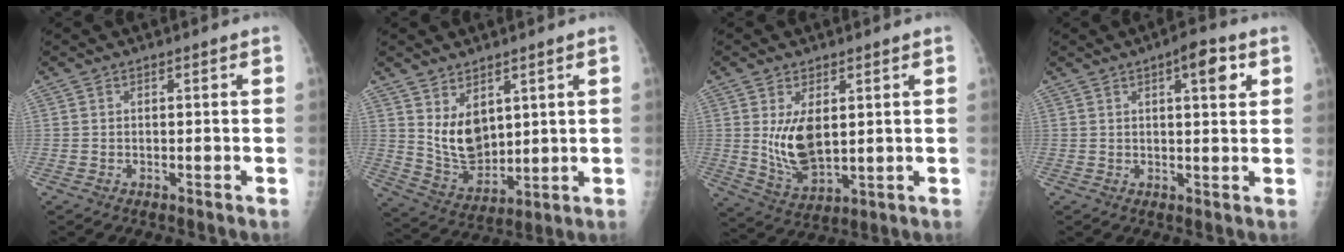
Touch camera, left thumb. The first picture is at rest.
{"total": 9.0, "force": [3.5, 5.7, 6.0], "torque": [-0.080, -0.038, 0.087]}
{"total": 8.9, "force": [1.7, 4.7, 7.3], "torque": [-0.126, -0.022, 0.048]}
{"total": 6.0, "force": [2.6, 1.9, 5.0], "torque": [-0.058, -0.006, 0.032]}